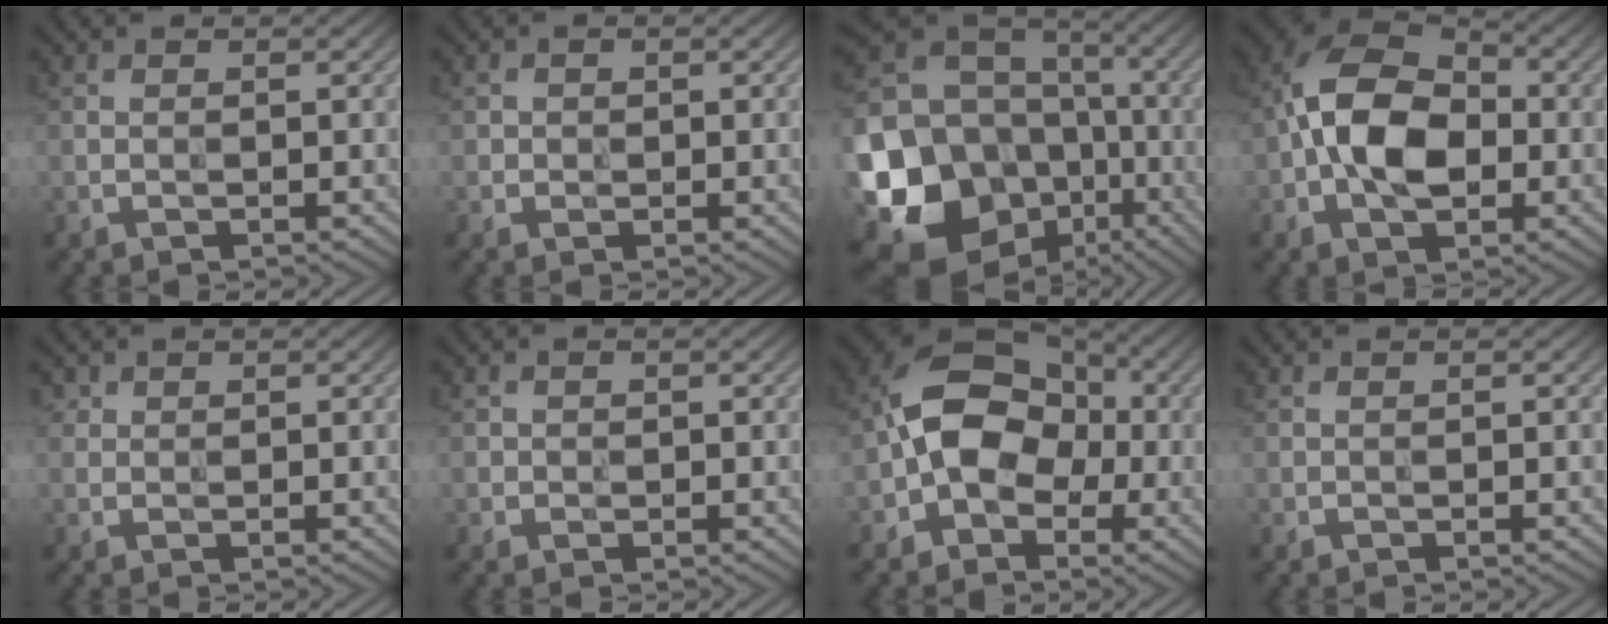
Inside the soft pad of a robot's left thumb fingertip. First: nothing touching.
{"total": 0.6, "force": [0.0, 0.6, 0.0], "torque": [-0.001, 0.000, 0.000]}
{"total": 22.4, "force": [-7.6, 18.3, 10.5], "torque": [-0.265, -0.044, -0.134]}
{"total": 11.8, "force": [-0.9, 7.4, 9.1], "torque": [-0.185, 0.018, -0.029]}
{"total": 1.1, "force": [0.8, 0.7, 0.1], "torque": [-0.007, 0.000, 0.017]}
{"total": 0.0}
{"total": 9.9, "force": [-1.4, 7.0, 6.8], "torque": [-0.100, 0.019, -0.049]}
{"total": 0.0}